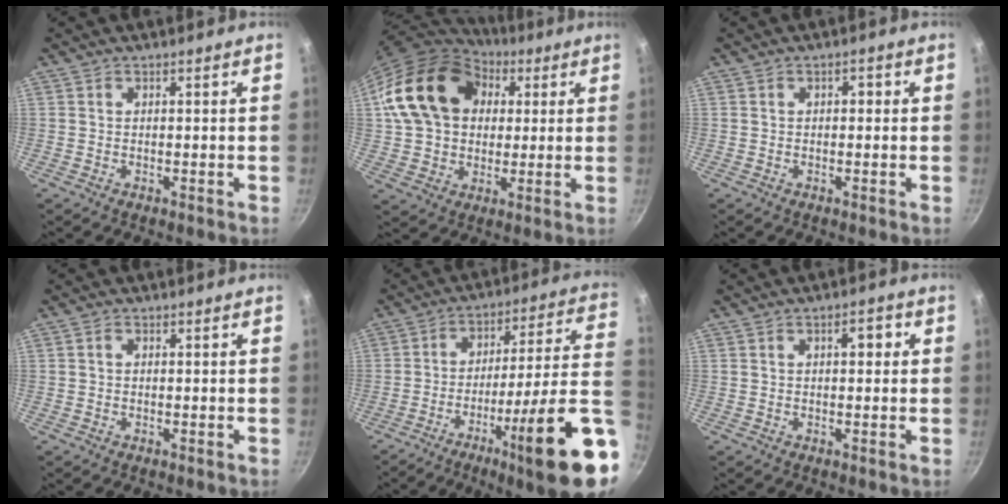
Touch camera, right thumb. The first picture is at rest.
{"total": 20.5, "force": [5.2, 15.7, 12.1], "torque": [-0.192, 0.022, 0.086]}
{"total": 1.6, "force": [0.2, 1.0, 1.2], "torque": [-0.012, 0.007, 0.001]}
{"total": 0.6, "force": [0.2, 0.5, 0.3], "torque": [-0.005, 0.004, 0.004]}
{"total": 23.0, "force": [-7.6, 2.7, 21.5], "torque": [-0.284, 0.022, -0.114]}
{"total": 3.3, "force": [0.8, 1.7, 2.8], "torque": [-0.028, 0.007, 0.009]}